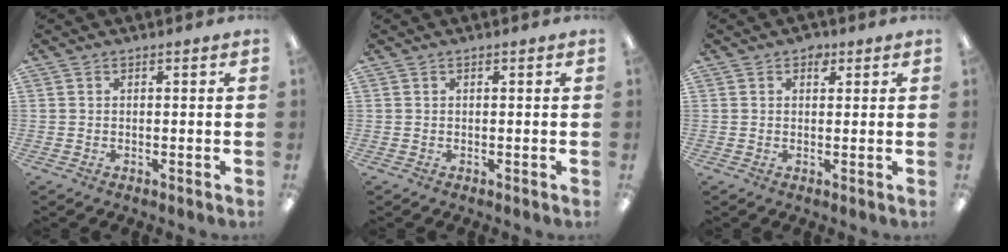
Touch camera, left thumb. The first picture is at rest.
{"total": 0.0}
{"total": 2.4, "force": [1.3, 1.6, 1.2], "torque": [-0.001, -0.004, 0.017]}